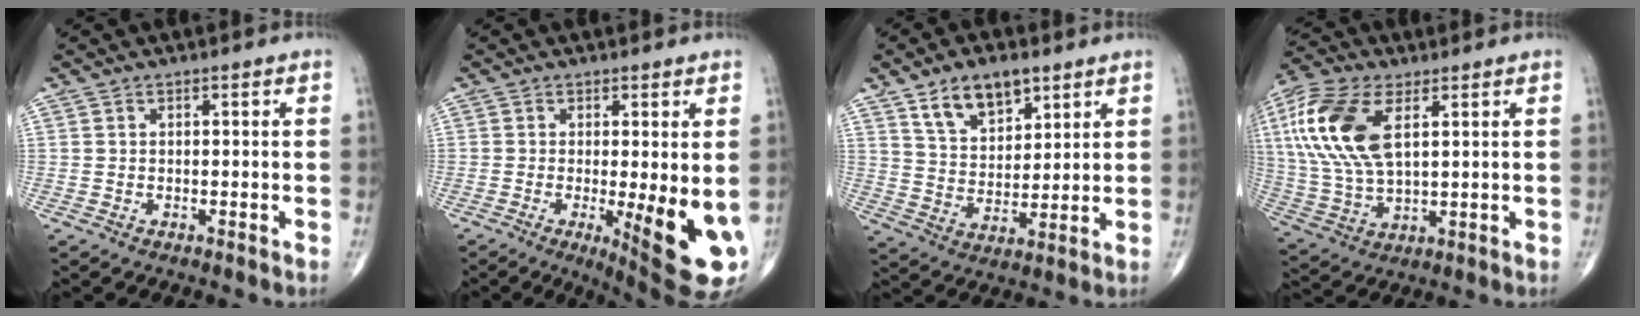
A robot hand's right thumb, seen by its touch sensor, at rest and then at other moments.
{"total": 12.3, "force": [-2.4, 2.9, 11.8], "torque": [-0.157, -0.028, -0.026]}
{"total": 11.0, "force": [6.6, 5.9, 6.4], "torque": [-0.087, -0.034, 0.123]}
{"total": 17.4, "force": [5.4, 8.5, 14.2], "torque": [-0.316, -0.003, 0.103]}